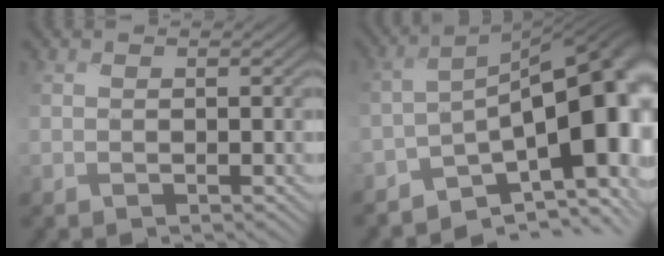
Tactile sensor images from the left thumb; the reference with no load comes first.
{"total": 14.3, "force": [-5.6, 5.8, 11.7], "torque": [-0.155, -0.011, -0.089]}